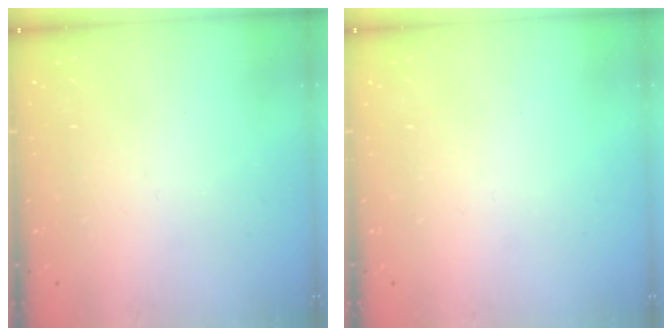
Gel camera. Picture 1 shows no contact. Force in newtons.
{"total": 0.0}